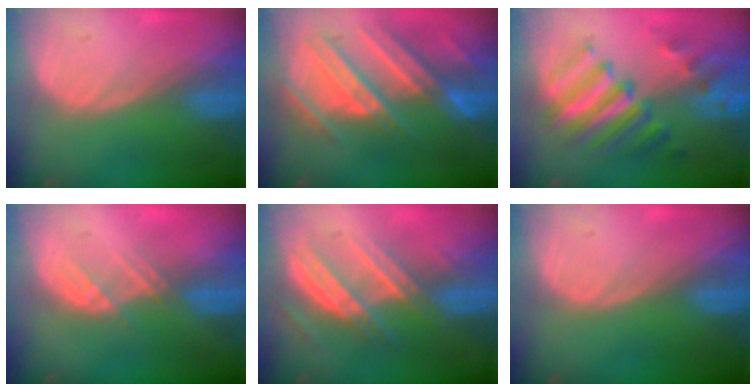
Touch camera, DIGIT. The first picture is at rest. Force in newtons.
{"total": 11.1, "press": 9.8, "slide": 5.2}
{"total": 9.5, "press": 8.3, "slide": 4.7}
{"total": 2.6, "press": 2.5, "slide": 0.7}
{"total": 7.6, "press": 6.8, "slide": 3.4}
{"total": 0.0}